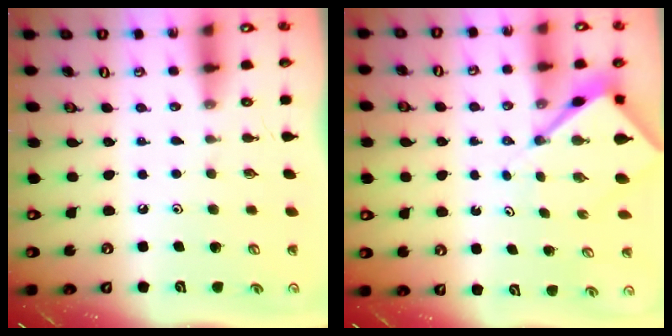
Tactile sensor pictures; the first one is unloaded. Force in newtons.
{"total": 5.8, "press": 5.7, "slide": 0.5}